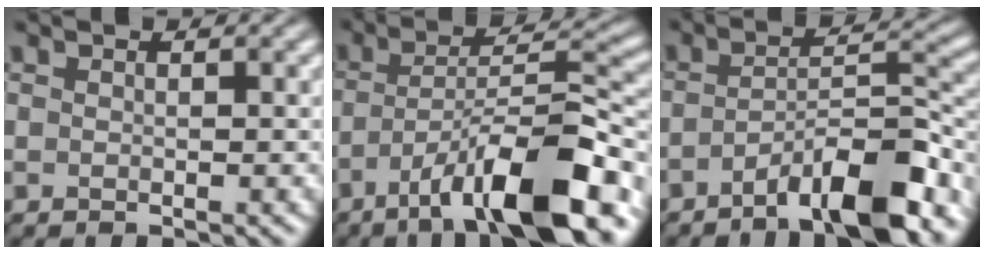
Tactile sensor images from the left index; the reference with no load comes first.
{"total": 11.9, "force": [-7.0, 2.7, 9.2], "torque": [-0.143, 0.016, -0.118]}
{"total": 9.0, "force": [-5.7, 2.1, 6.6], "torque": [-0.095, 0.005, -0.094]}